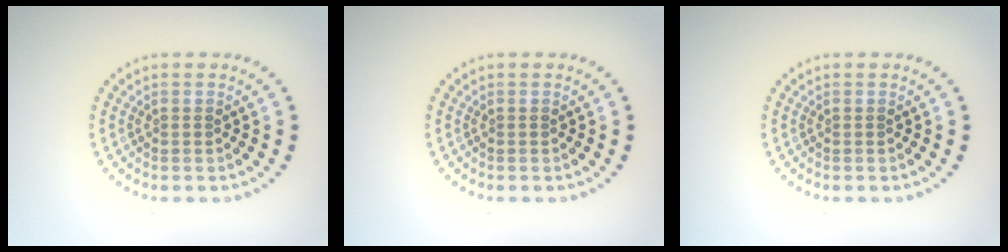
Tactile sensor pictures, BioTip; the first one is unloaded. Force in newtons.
{"total": 0.0}
{"total": 0.0}